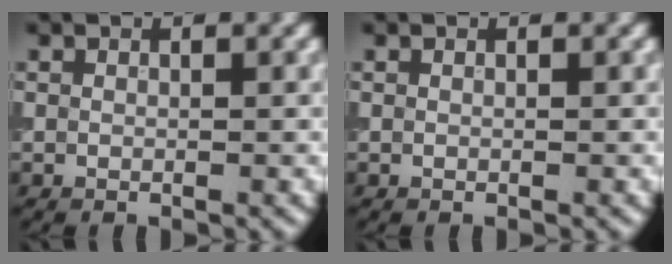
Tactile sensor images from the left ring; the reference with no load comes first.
{"total": 0.0}